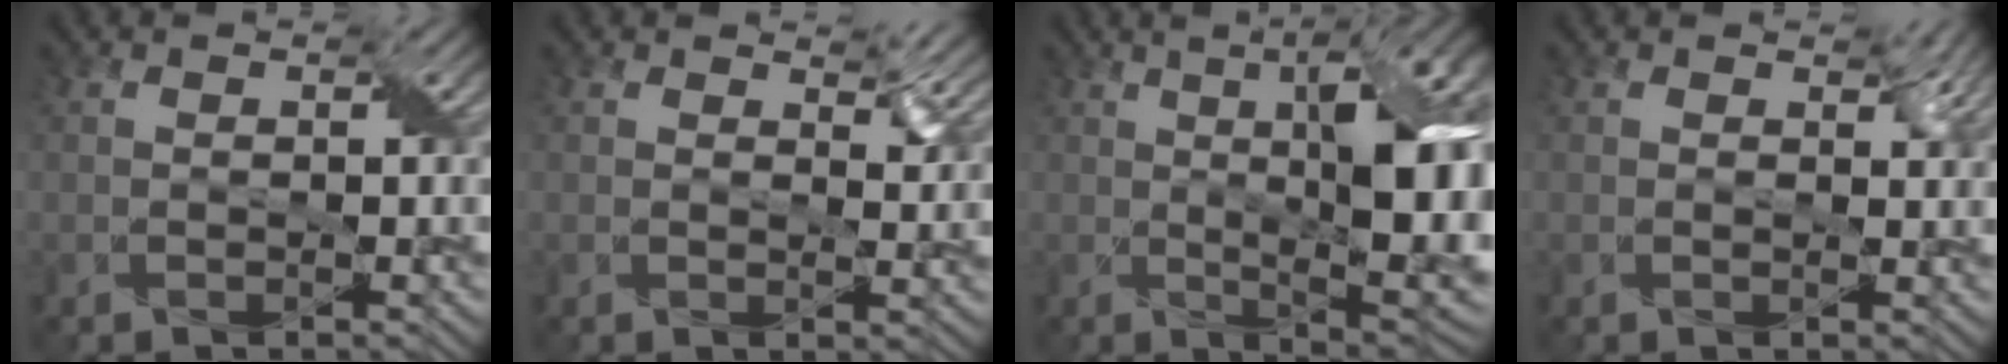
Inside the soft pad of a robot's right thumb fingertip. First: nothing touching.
{"total": 3.4, "force": [2.5, 1.3, 1.9], "torque": [-0.036, -0.003, 0.042]}
{"total": 16.1, "force": [2.8, 5.8, 14.8], "torque": [-0.201, 0.025, 0.048]}
{"total": 2.0, "force": [1.3, 0.9, 1.2], "torque": [-0.019, -0.004, 0.024]}